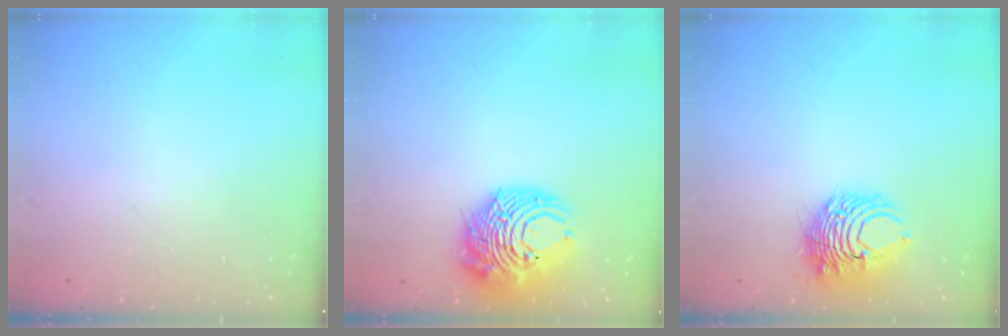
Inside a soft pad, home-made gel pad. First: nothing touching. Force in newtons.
{"total": 13.5, "press": 13.4, "slide": 1.8}
{"total": 8.4, "press": 8.3, "slide": 1.2}